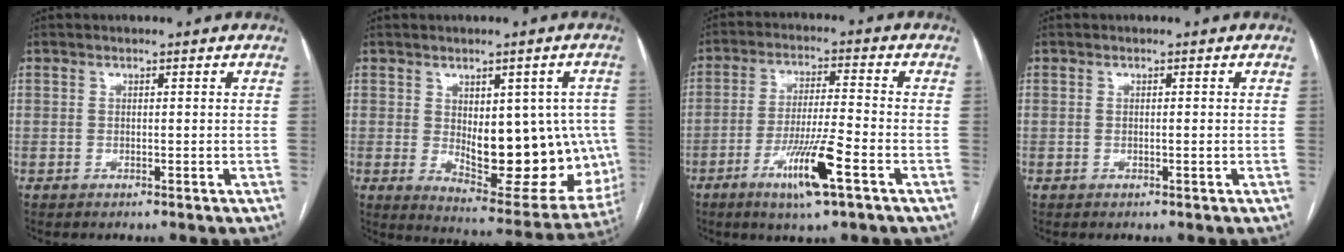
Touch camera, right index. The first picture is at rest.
{"total": 17.6, "force": [-0.4, 7.8, 15.8], "torque": [-0.189, 0.001, 0.022]}
{"total": 10.0, "force": [-4.8, 0.2, 8.7], "torque": [-0.164, -0.014, -0.086]}
{"total": 0.6, "force": [-0.1, 0.0, 0.6], "torque": [-0.013, -0.002, 0.001]}